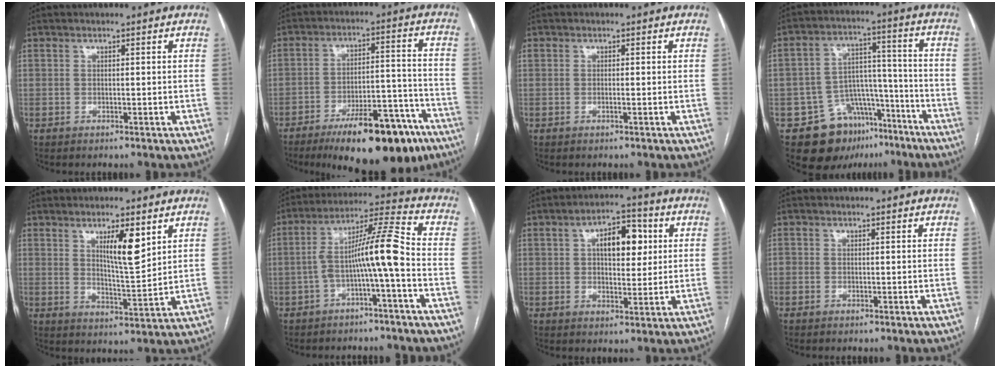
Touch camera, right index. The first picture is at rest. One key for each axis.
{"total": 18.1, "fx": -12.6, "fy": 5.5, "fz": 11.8, "tx": -0.138, "ty": 0.032, "tz": -0.190}
{"total": 0.8, "fx": -0.1, "fy": 0.3, "fz": 0.8, "tx": -0.021, "ty": 0.005, "tz": 0.001}
{"total": 13.6, "fx": -8.6, "fy": 9.3, "fz": 4.9, "tx": -0.061, "ty": 0.061, "tz": -0.124}
{"total": 7.2, "fx": 3.5, "fy": 1.0, "fz": 6.2, "tx": -0.104, "ty": -0.011, "tz": 0.061}
{"total": 10.0, "fx": -2.5, "fy": -0.3, "fz": 9.6, "tx": -0.165, "ty": 0.035, "tz": -0.046}
{"total": 8.4, "fx": 2.2, "fy": 3.9, "fz": 7.1, "tx": -0.106, "ty": 0.020, "tz": 0.033}
{"total": 0.6, "fx": -0.1, "fy": 0.5, "fz": 0.3, "tx": -0.003, "ty": 0.006, "tz": -0.002}